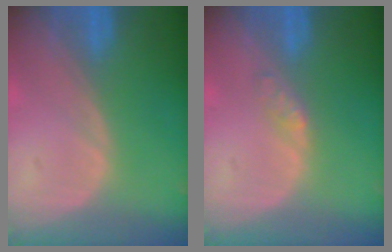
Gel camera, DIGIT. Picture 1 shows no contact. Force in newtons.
{"total": 1.7, "press": 1.7, "slide": 0.2}